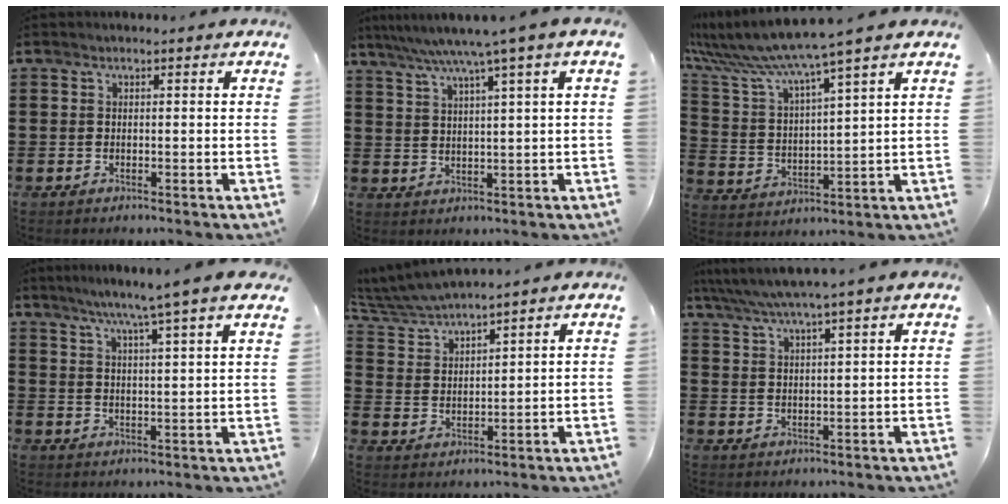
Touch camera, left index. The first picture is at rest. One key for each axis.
{"total": 5.6, "fx": 3.7, "fy": -1.1, "fz": 4.1, "tx": -0.090, "ty": -0.015, "tz": 0.057}
{"total": 7.8, "fx": 6.7, "fy": -0.7, "fz": 3.9, "tx": -0.106, "ty": -0.048, "tz": 0.108}
{"total": 6.1, "fx": 4.9, "fy": -1.2, "fz": 3.4, "tx": -0.081, "ty": -0.022, "tz": 0.080}
{"total": 5.4, "fx": 5.2, "fy": 0.3, "fz": 1.4, "tx": -0.050, "ty": -0.024, "tz": 0.093}
{"total": 4.4, "fx": 3.7, "fy": -0.4, "fz": 2.4, "tx": -0.057, "ty": -0.015, "tz": 0.063}